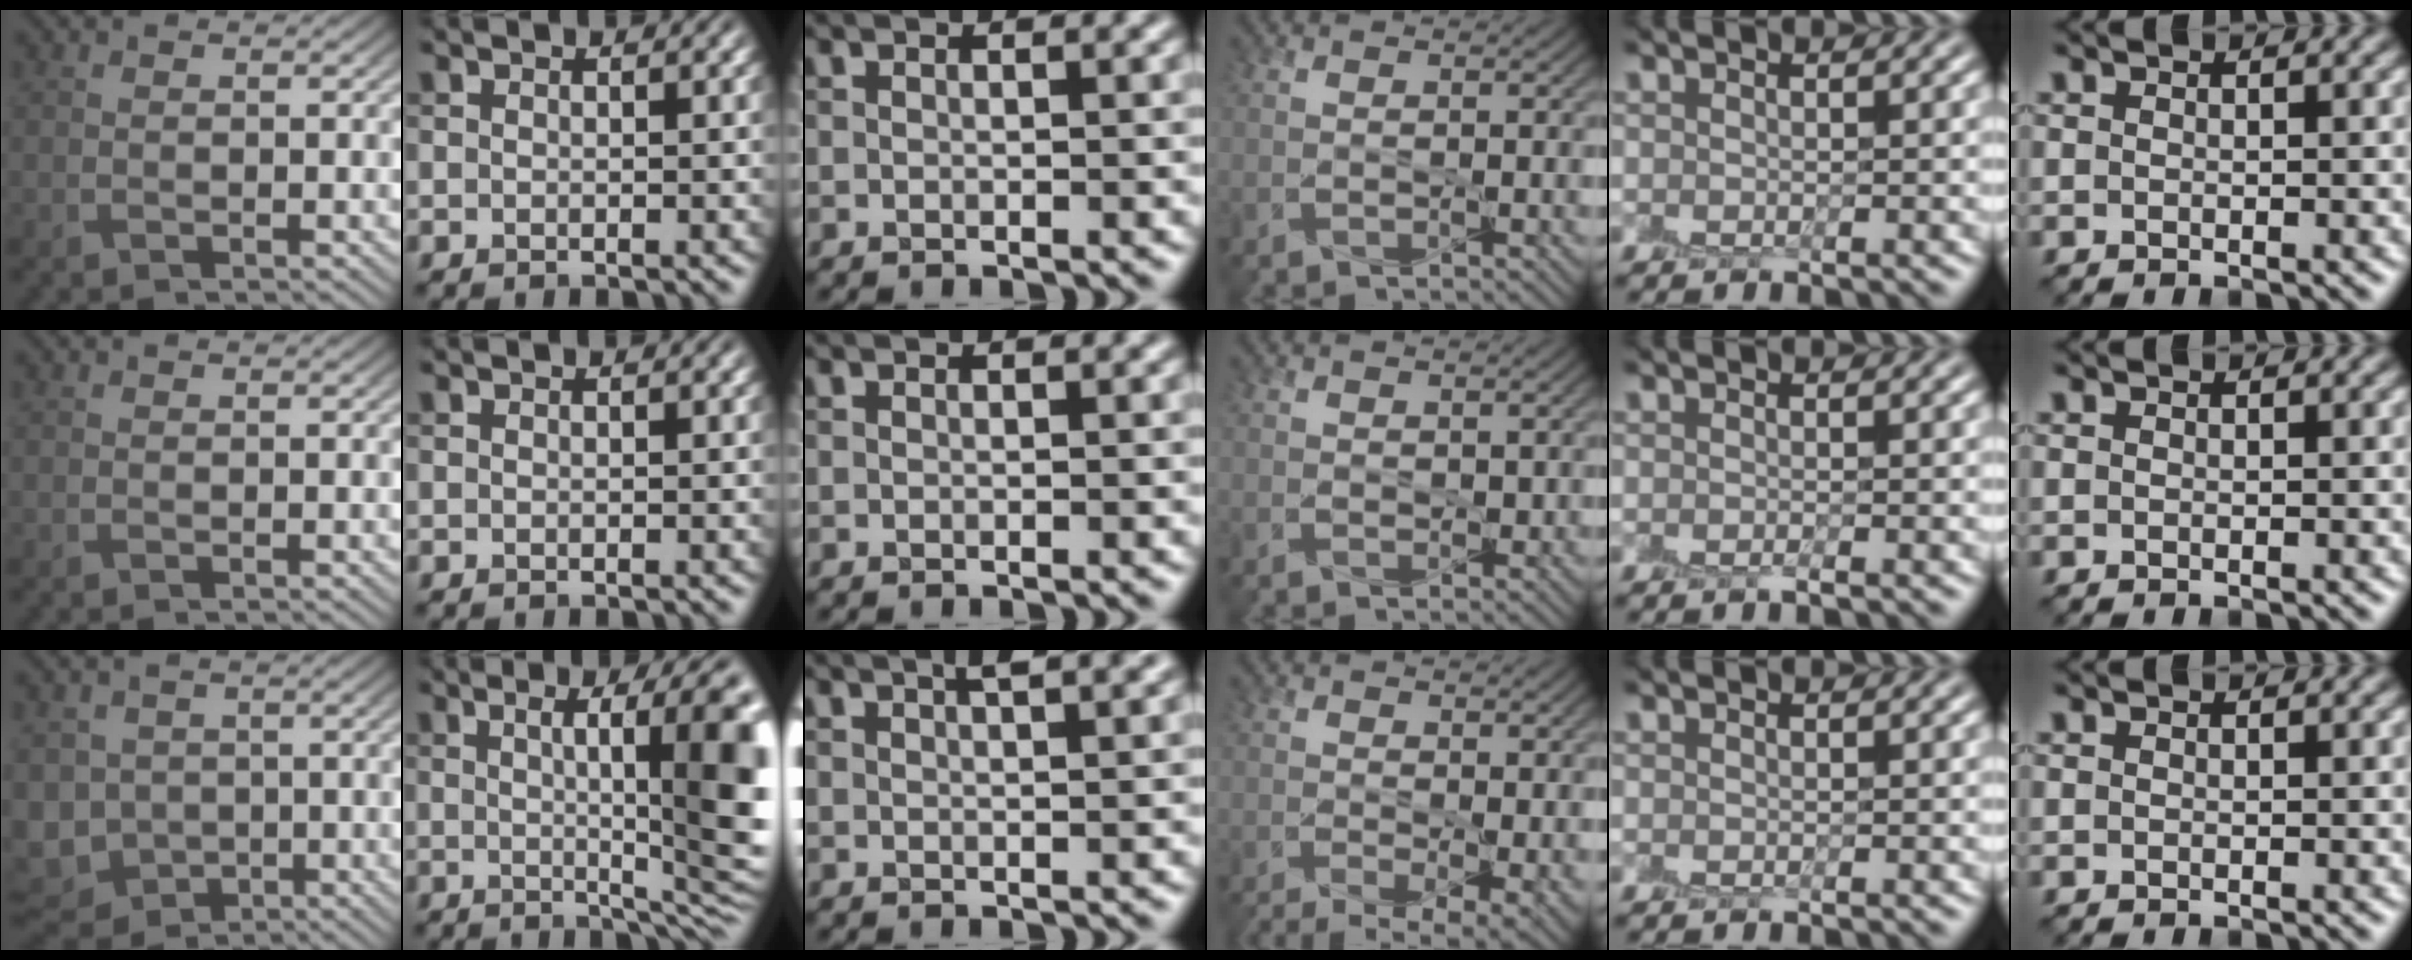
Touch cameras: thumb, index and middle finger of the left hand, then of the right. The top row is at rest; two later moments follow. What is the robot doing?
{"motion": "peel", "object": "small bumper sticker"}